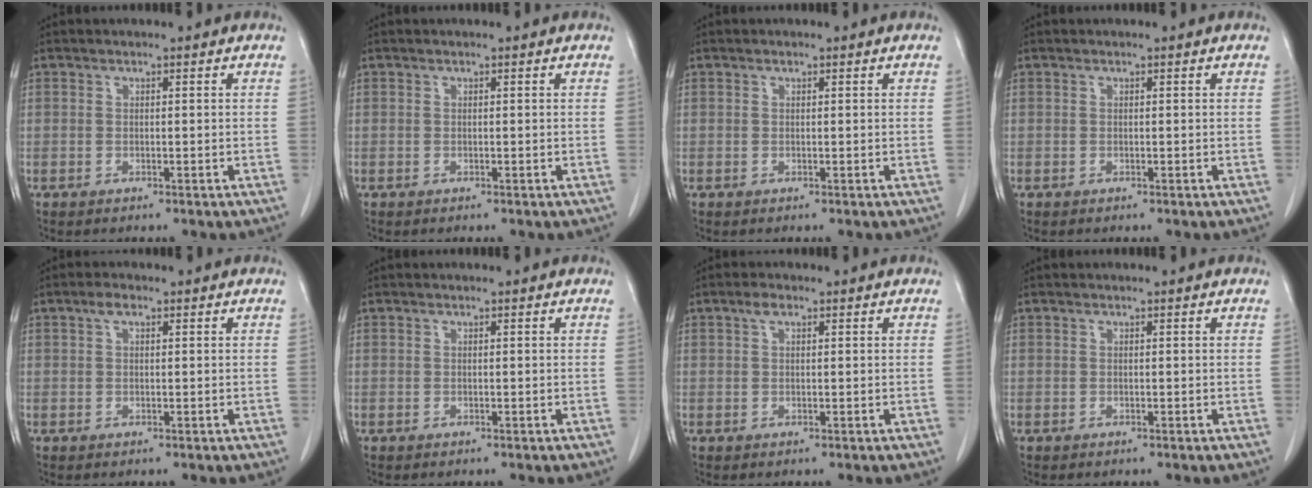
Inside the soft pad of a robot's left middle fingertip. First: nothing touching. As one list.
[{"total": 0.0}, {"total": 0.0}, {"total": 0.0}, {"total": 1.6, "force": [0.8, 0.7, 1.2], "torque": [-0.026, 0.009, 0.015]}, {"total": 0.0}, {"total": 1.5, "force": [0.8, 0.7, 1.1], "torque": [-0.024, 0.009, 0.014]}, {"total": 0.0}]